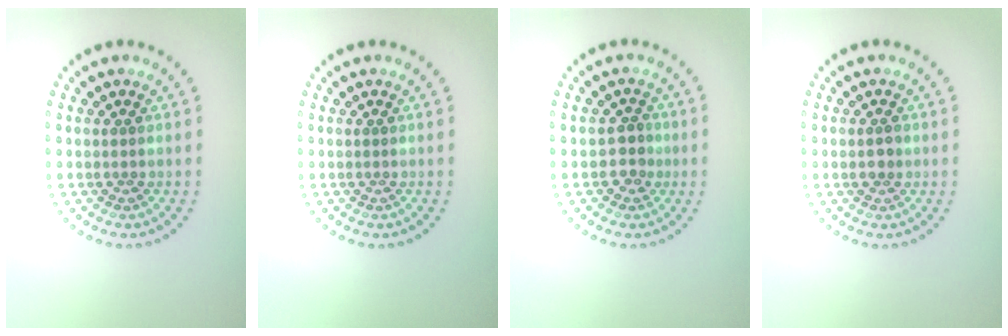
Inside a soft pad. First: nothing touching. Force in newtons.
{"total": 0.0}
{"total": 1.9, "press": 1.7, "slide": 0.9}
{"total": 1.1, "press": 1.1, "slide": 0.1}